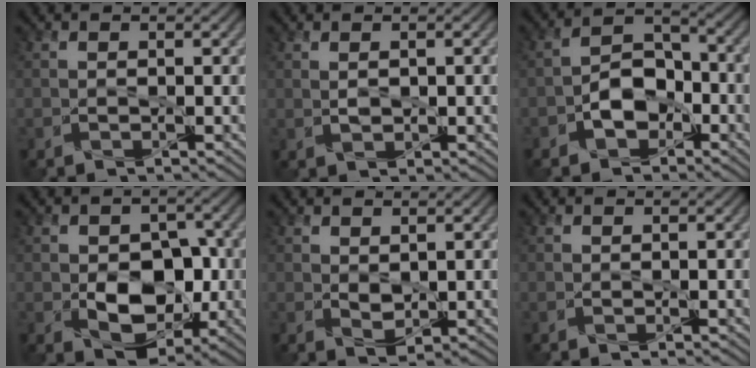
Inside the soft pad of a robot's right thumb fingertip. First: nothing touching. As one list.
[{"total": 1.0, "force": [0.5, 0.0, 0.9], "torque": [-0.028, -0.003, 0.011]}, {"total": 5.1, "force": [-2.6, 2.8, 3.4], "torque": [-0.056, 0.006, -0.047]}, {"total": 8.7, "force": [-1.7, 5.9, 6.2], "torque": [-0.088, -0.011, -0.029]}, {"total": 2.7, "force": [1.1, 1.3, 2.1], "torque": [-0.054, -0.004, 0.018]}, {"total": 0.0}]